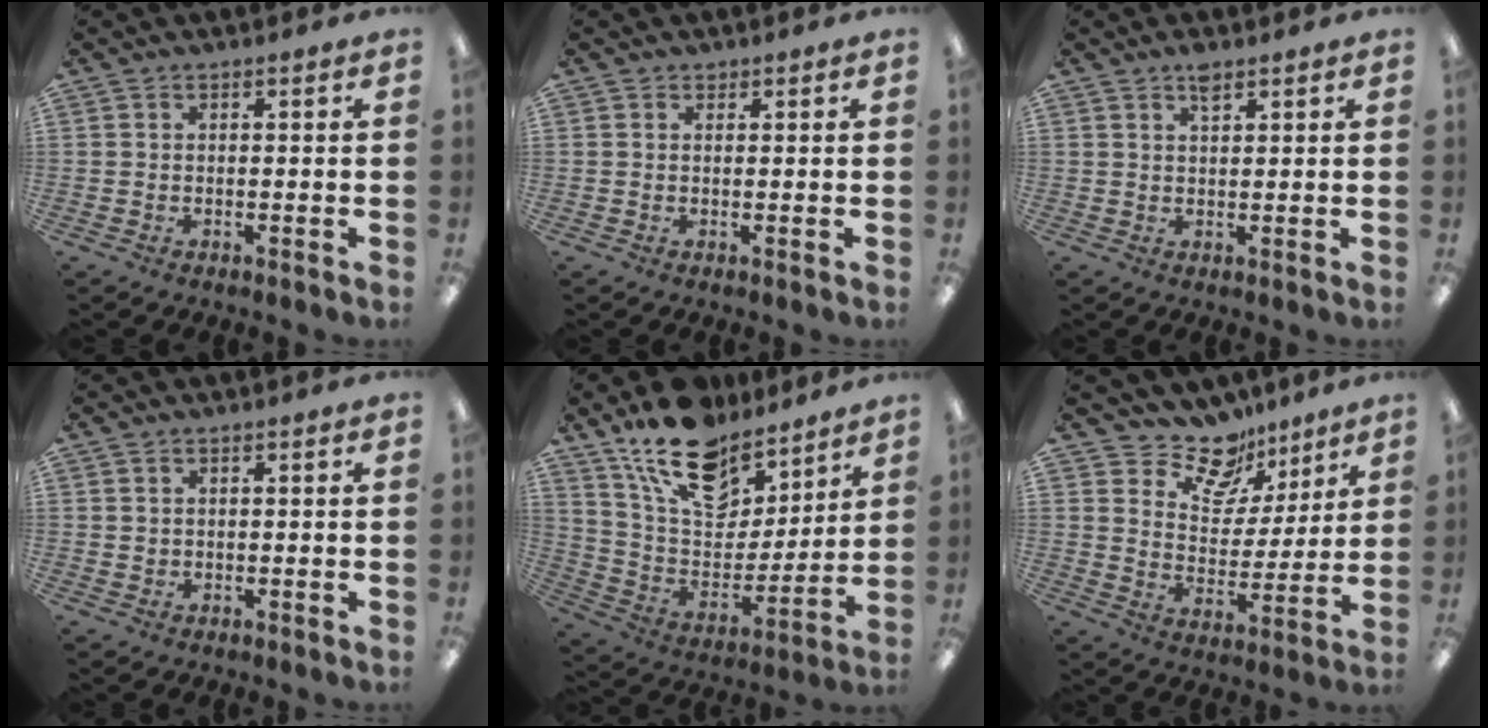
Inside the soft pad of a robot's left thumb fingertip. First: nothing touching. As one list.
[{"total": 0.7, "force": [0.6, 0.5, 0.0], "torque": [-0.001, 0.002, 0.010]}, {"total": 2.8, "force": [1.9, 1.1, 1.7], "torque": [-0.032, -0.002, 0.033]}, {"total": 0.8, "force": [0.4, 0.7, 0.1], "torque": [-0.003, 0.004, 0.007]}, {"total": 19.2, "force": [14.7, 9.3, 8.3], "torque": [-0.160, -0.093, 0.267]}, {"total": 13.1, "force": [10.4, 7.0, 3.8], "torque": [-0.073, -0.071, 0.196]}]